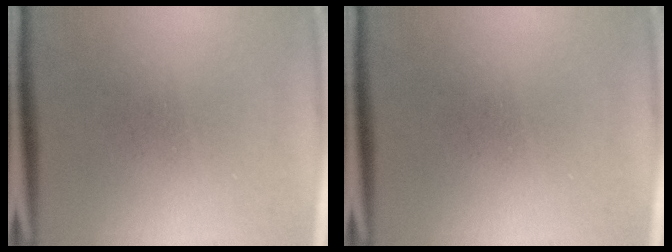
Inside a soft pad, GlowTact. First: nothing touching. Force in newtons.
{"total": 0.0}